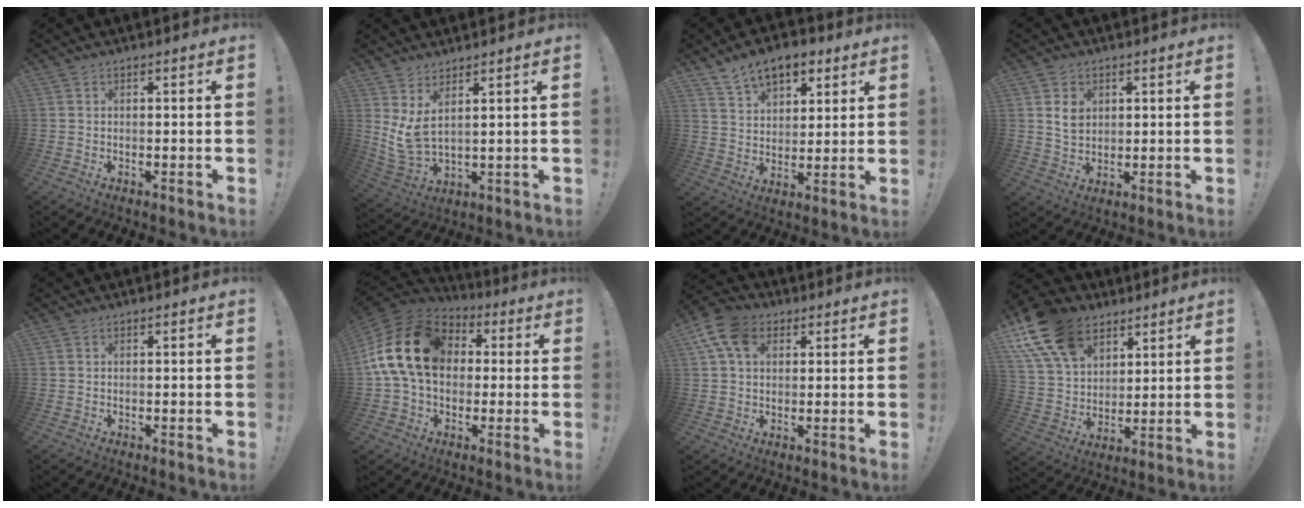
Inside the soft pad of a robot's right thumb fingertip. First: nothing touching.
{"total": 7.5, "force": [3.8, 2.7, 5.9], "torque": [-0.115, -0.038, 0.074]}
{"total": 11.4, "force": [7.6, 6.6, 5.2], "torque": [-0.078, -0.037, 0.144]}
{"total": 6.1, "force": [2.3, 5.0, 2.7], "torque": [-0.029, -0.006, 0.042]}
{"total": 0.0}
{"total": 19.9, "force": [3.1, 14.4, 13.4], "torque": [-0.249, 0.013, 0.062]}
{"total": 11.6, "force": [4.6, 8.0, 7.0], "torque": [-0.125, -0.006, 0.092]}
{"total": 17.9, "force": [10.0, 11.9, 8.8], "torque": [-0.166, -0.047, 0.192]}